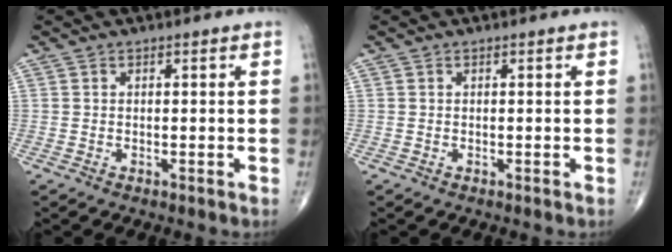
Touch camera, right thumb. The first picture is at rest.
{"total": 0.0}